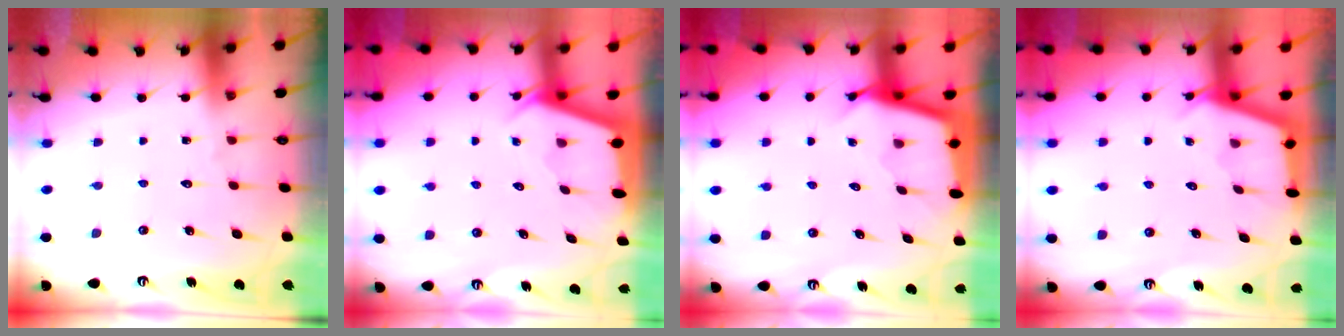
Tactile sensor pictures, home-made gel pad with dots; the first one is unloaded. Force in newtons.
{"total": 2.3, "press": 2.3, "slide": 0.3}
{"total": 2.6, "press": 2.6, "slide": 0.2}
{"total": 2.9, "press": 2.9, "slide": 0.3}